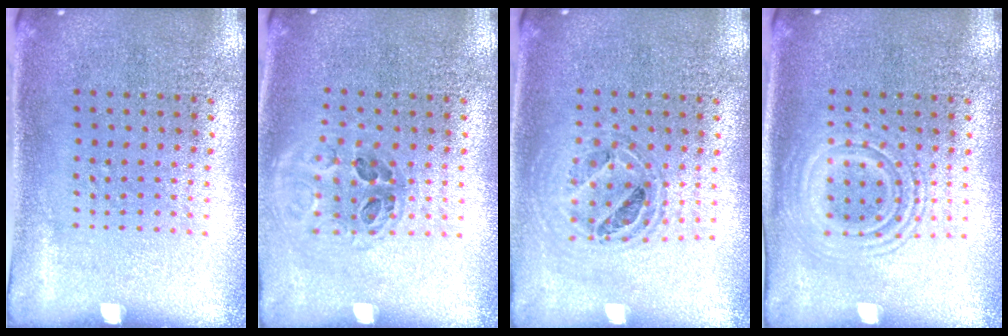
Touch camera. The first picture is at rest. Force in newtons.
{"total": 1.0, "press": 1.0, "slide": 0.3}
{"total": 0.8, "press": 0.7, "slide": 0.2}
{"total": 2.1, "press": 2.1, "slide": 0.3}